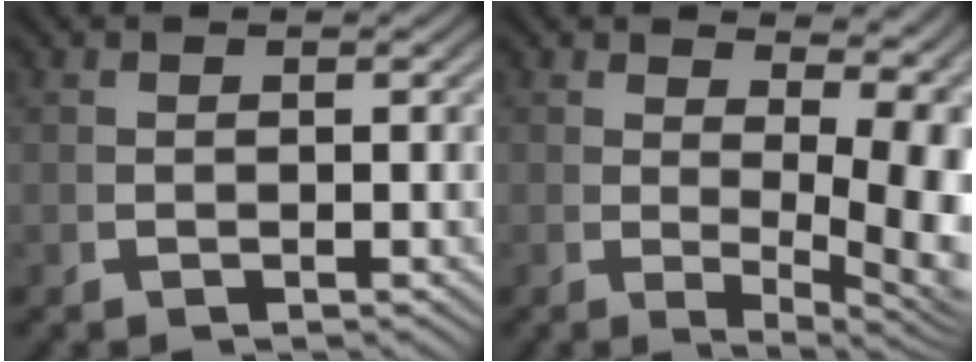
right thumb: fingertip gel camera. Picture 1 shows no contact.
{"total": 7.7, "force": [0.8, 3.8, 6.7], "torque": [-0.076, -0.029, 0.025]}